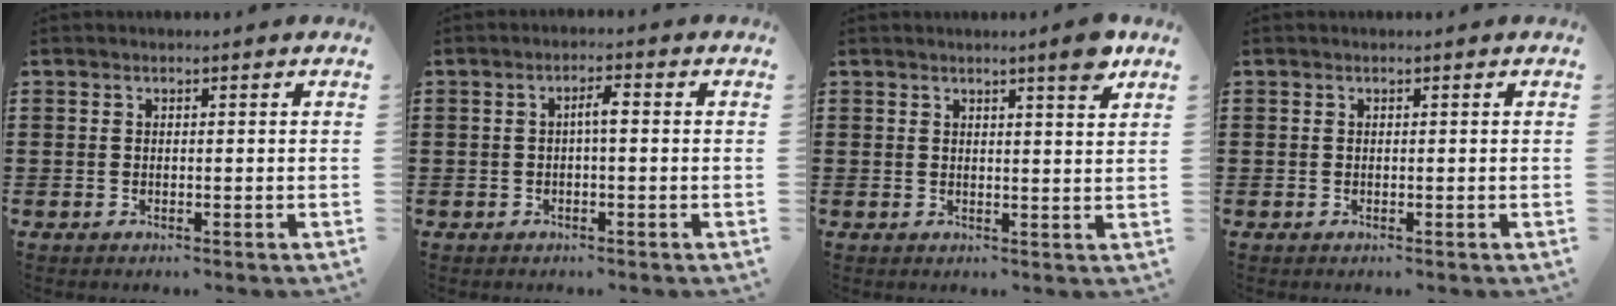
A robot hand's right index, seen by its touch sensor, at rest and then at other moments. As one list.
[{"total": 2.4, "force": [-0.1, 0.5, 2.4], "torque": [-0.045, 0.005, -0.005]}, {"total": 4.2, "force": [3.1, 0.0, 2.8], "torque": [-0.040, -0.009, 0.049]}, {"total": 0.0}]